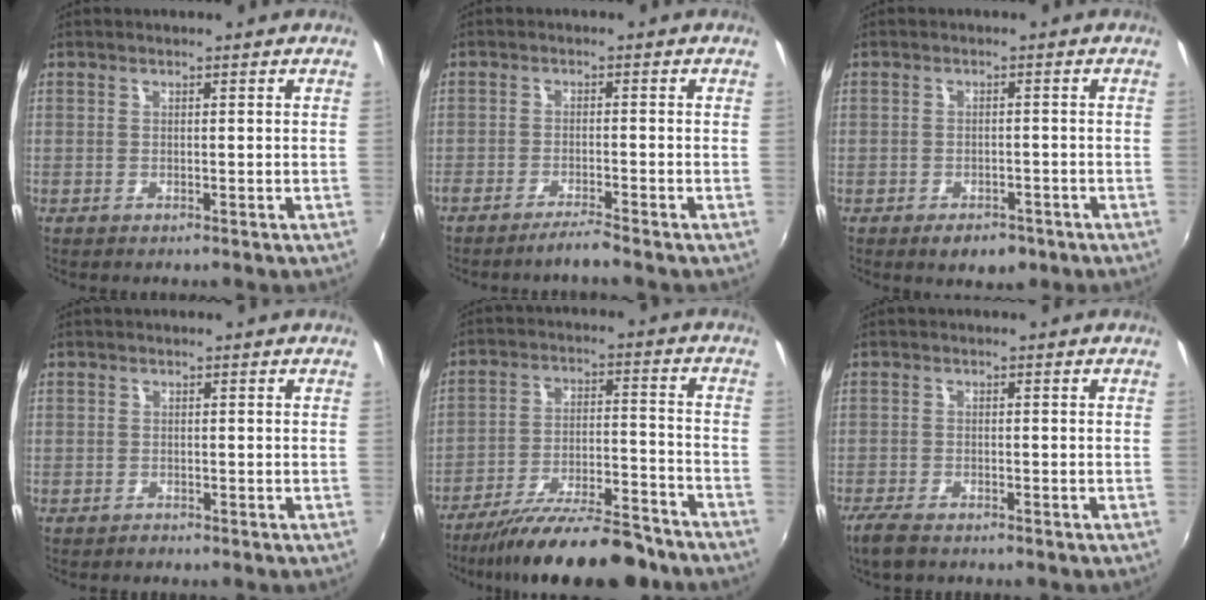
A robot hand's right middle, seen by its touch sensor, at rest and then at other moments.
{"total": 3.2, "force": [-2.8, -0.5, 1.4], "torque": [-0.043, -0.005, -0.054]}
{"total": 4.4, "force": [-2.8, 2.8, 2.0], "torque": [-0.034, 0.003, -0.032]}
{"total": 1.0, "force": [-0.7, 0.7, -0.2], "torque": [0.000, 0.004, -0.011]}
{"total": 18.4, "force": [-15.5, 3.7, 9.2], "torque": [-0.167, -0.019, -0.234]}
{"total": 4.3, "force": [-3.4, 1.3, 2.3], "torque": [-0.063, -0.013, -0.068]}